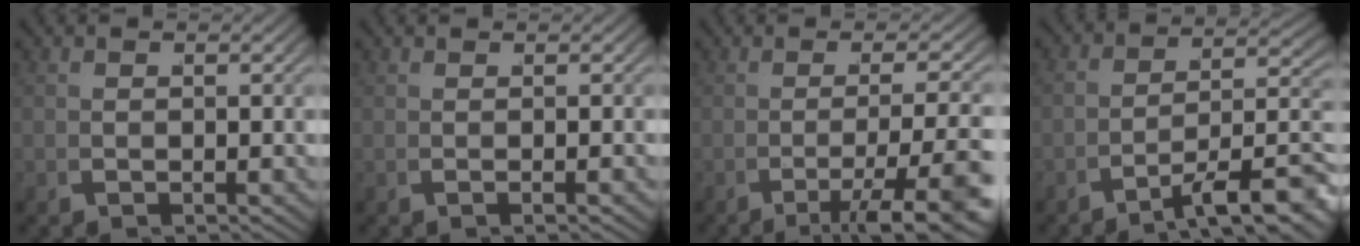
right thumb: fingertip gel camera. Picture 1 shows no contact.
{"total": 0.6, "force": [0.2, 0.1, 0.5], "torque": [-0.011, 0.008, 0.000]}
{"total": 7.6, "force": [-2.8, 3.1, 6.4], "torque": [-0.110, -0.021, -0.025]}
{"total": 8.8, "force": [-3.6, 4.5, 6.6], "torque": [-0.096, -0.028, -0.041]}